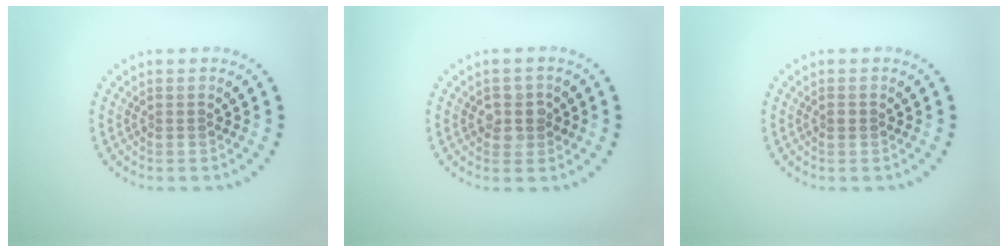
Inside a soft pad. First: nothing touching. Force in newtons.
{"total": 2.3, "press": 2.1, "slide": 0.8}
{"total": 0.6, "press": 0.6, "slide": 0.1}